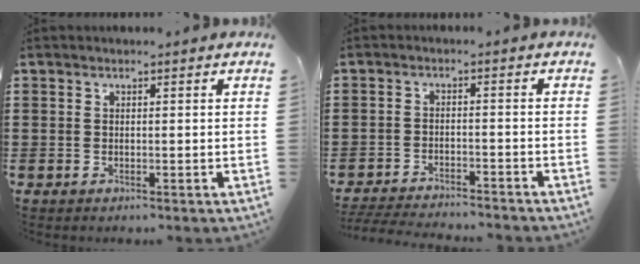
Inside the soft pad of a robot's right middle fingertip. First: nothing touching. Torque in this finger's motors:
{"motor_torque": [0.28, -0.05, 0.08, 0.08]}